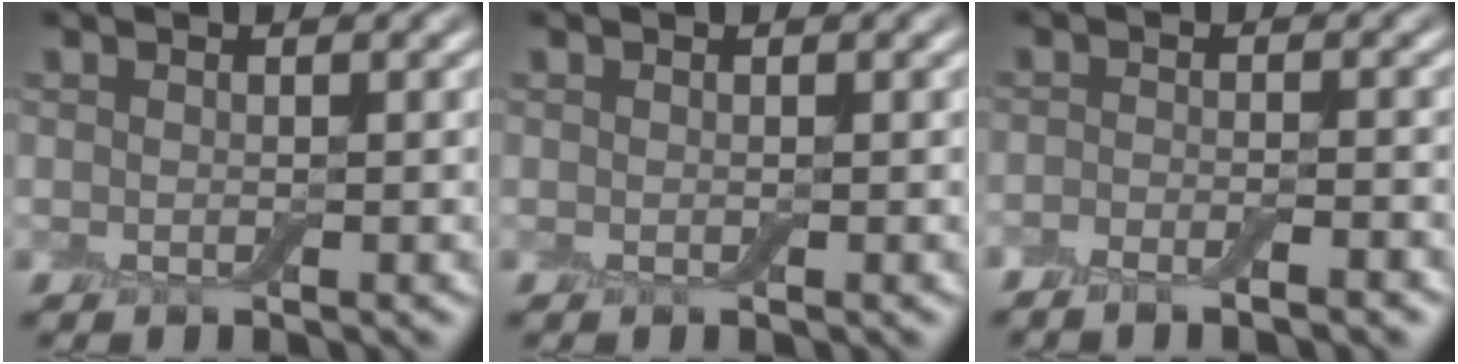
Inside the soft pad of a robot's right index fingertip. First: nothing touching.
{"total": 0.0}
{"total": 2.6, "force": [-1.9, 0.3, 1.7], "torque": [-0.033, 0.003, -0.034]}